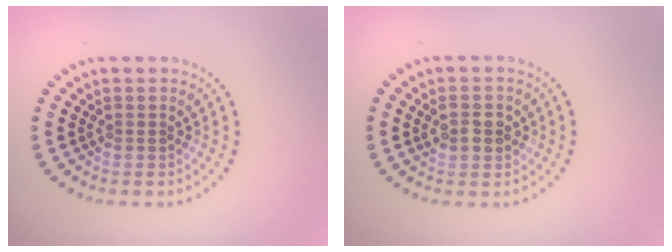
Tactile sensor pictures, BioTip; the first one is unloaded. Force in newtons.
{"total": 2.2, "press": 2.2, "slide": 0.3}